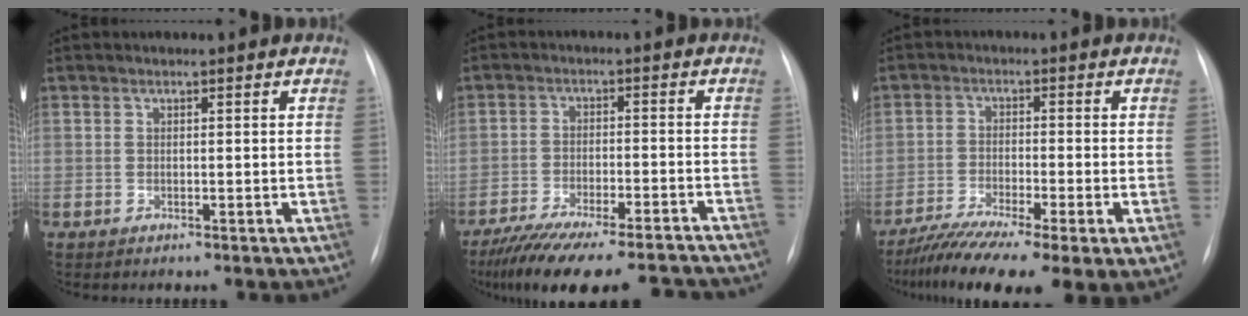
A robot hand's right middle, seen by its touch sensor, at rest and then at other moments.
{"total": 20.4, "force": [-18.0, 3.5, 8.9], "torque": [-0.137, -0.015, -0.255]}
{"total": 12.0, "force": [-7.9, 1.6, 8.9], "torque": [-0.152, -0.023, -0.133]}